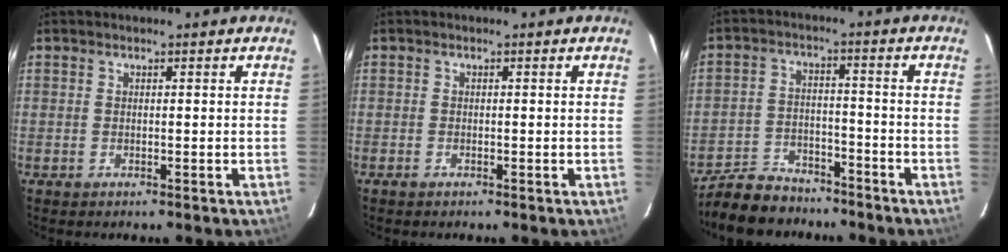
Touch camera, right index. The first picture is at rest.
{"total": 0.7, "force": [-0.6, 0.4, 0.1], "torque": [-0.004, 0.000, -0.012]}
{"total": 10.8, "force": [-9.3, 4.6, 3.1], "torque": [-0.097, 0.004, -0.147]}